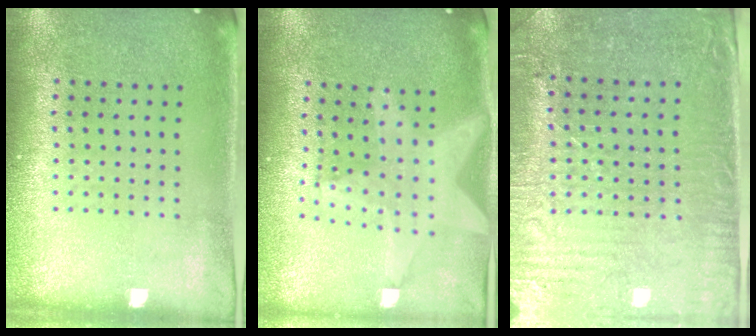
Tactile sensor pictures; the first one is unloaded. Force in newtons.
{"total": 2.3, "press": 1.9, "slide": 1.3}
{"total": 3.5, "press": 3.1, "slide": 1.5}